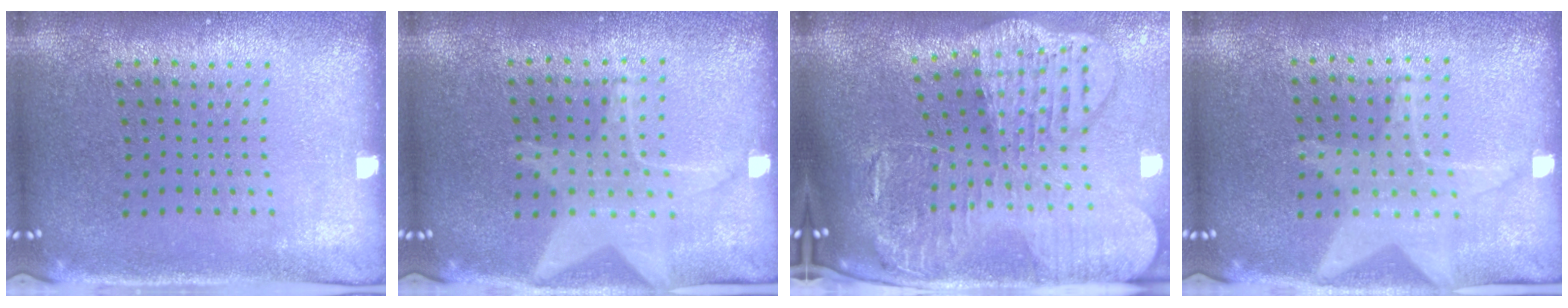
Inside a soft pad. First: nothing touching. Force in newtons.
{"total": 1.5, "press": 1.4, "slide": 0.3}
{"total": 4.5, "press": 3.4, "slide": 3.0}
{"total": 1.2, "press": 1.2, "slide": 0.3}